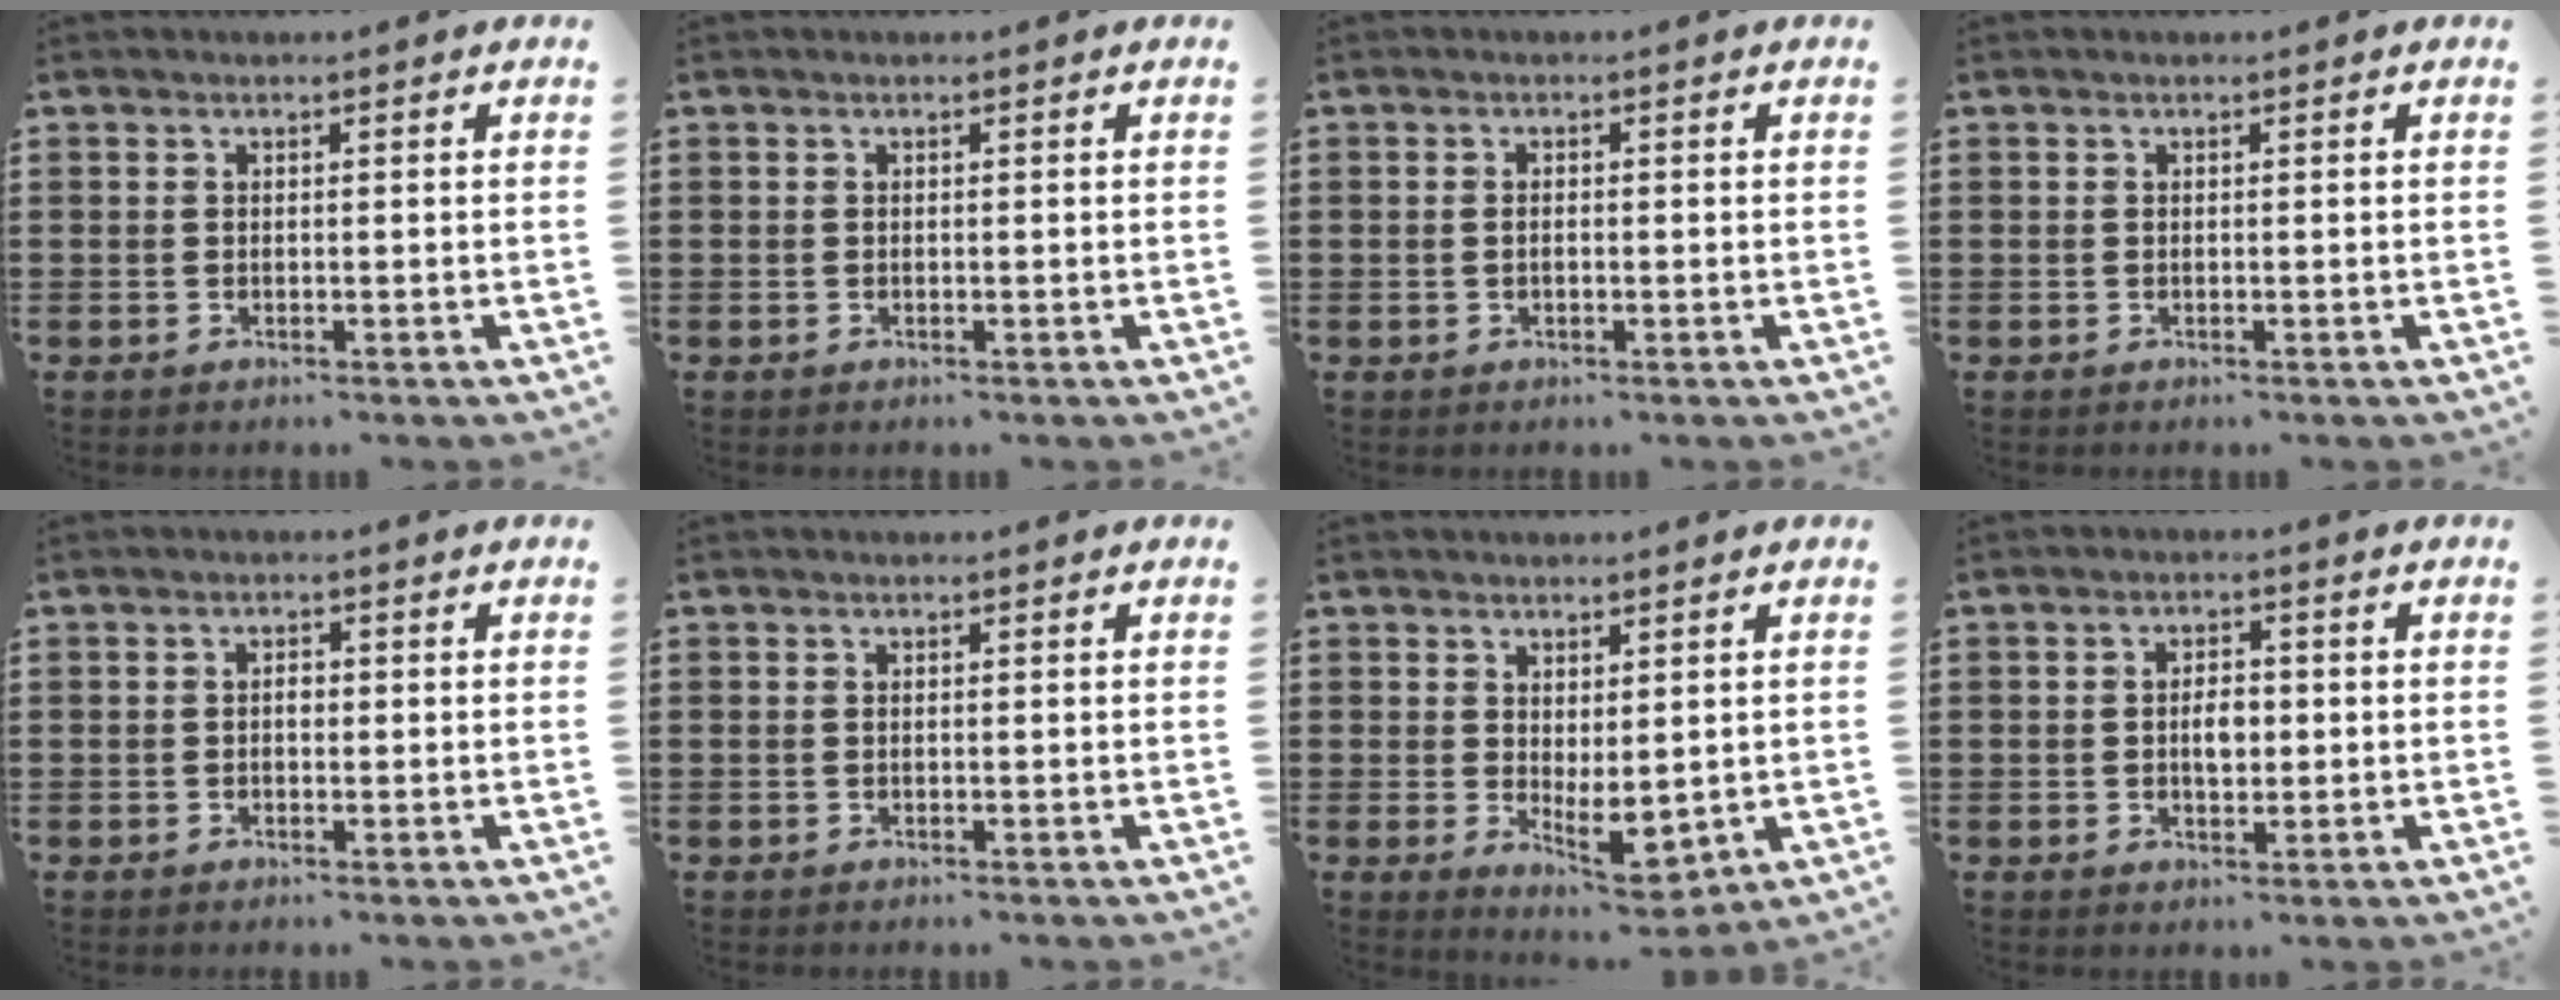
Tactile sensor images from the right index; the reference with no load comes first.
{"total": 0.0}
{"total": 1.0, "force": [-0.1, 0.5, 0.9], "torque": [-0.019, 0.003, -0.003]}
{"total": 0.0}
{"total": 1.1, "force": [-0.1, 0.7, 0.9], "torque": [-0.017, 0.001, -0.002]}
{"total": 0.0}
{"total": 4.0, "force": [0.2, 2.1, 3.5], "torque": [-0.055, 0.002, 0.004]}
{"total": 3.1, "force": [-0.1, 1.6, 2.7], "torque": [-0.042, 0.002, -0.004]}